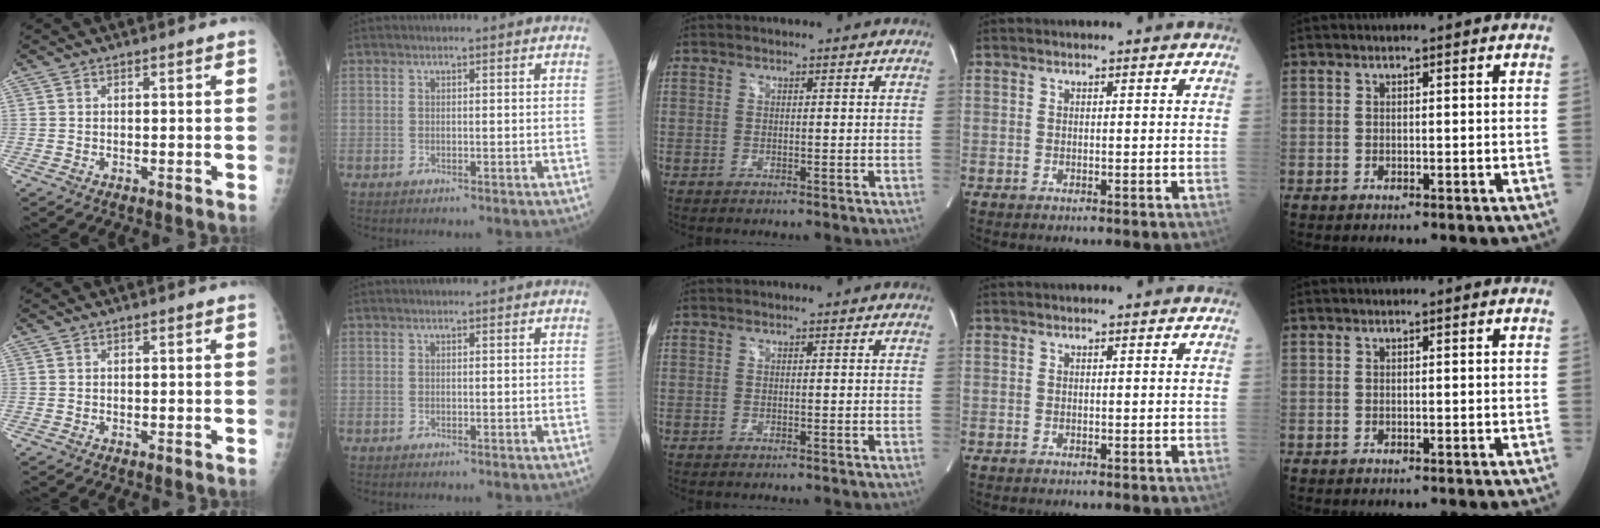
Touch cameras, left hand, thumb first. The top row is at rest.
{}